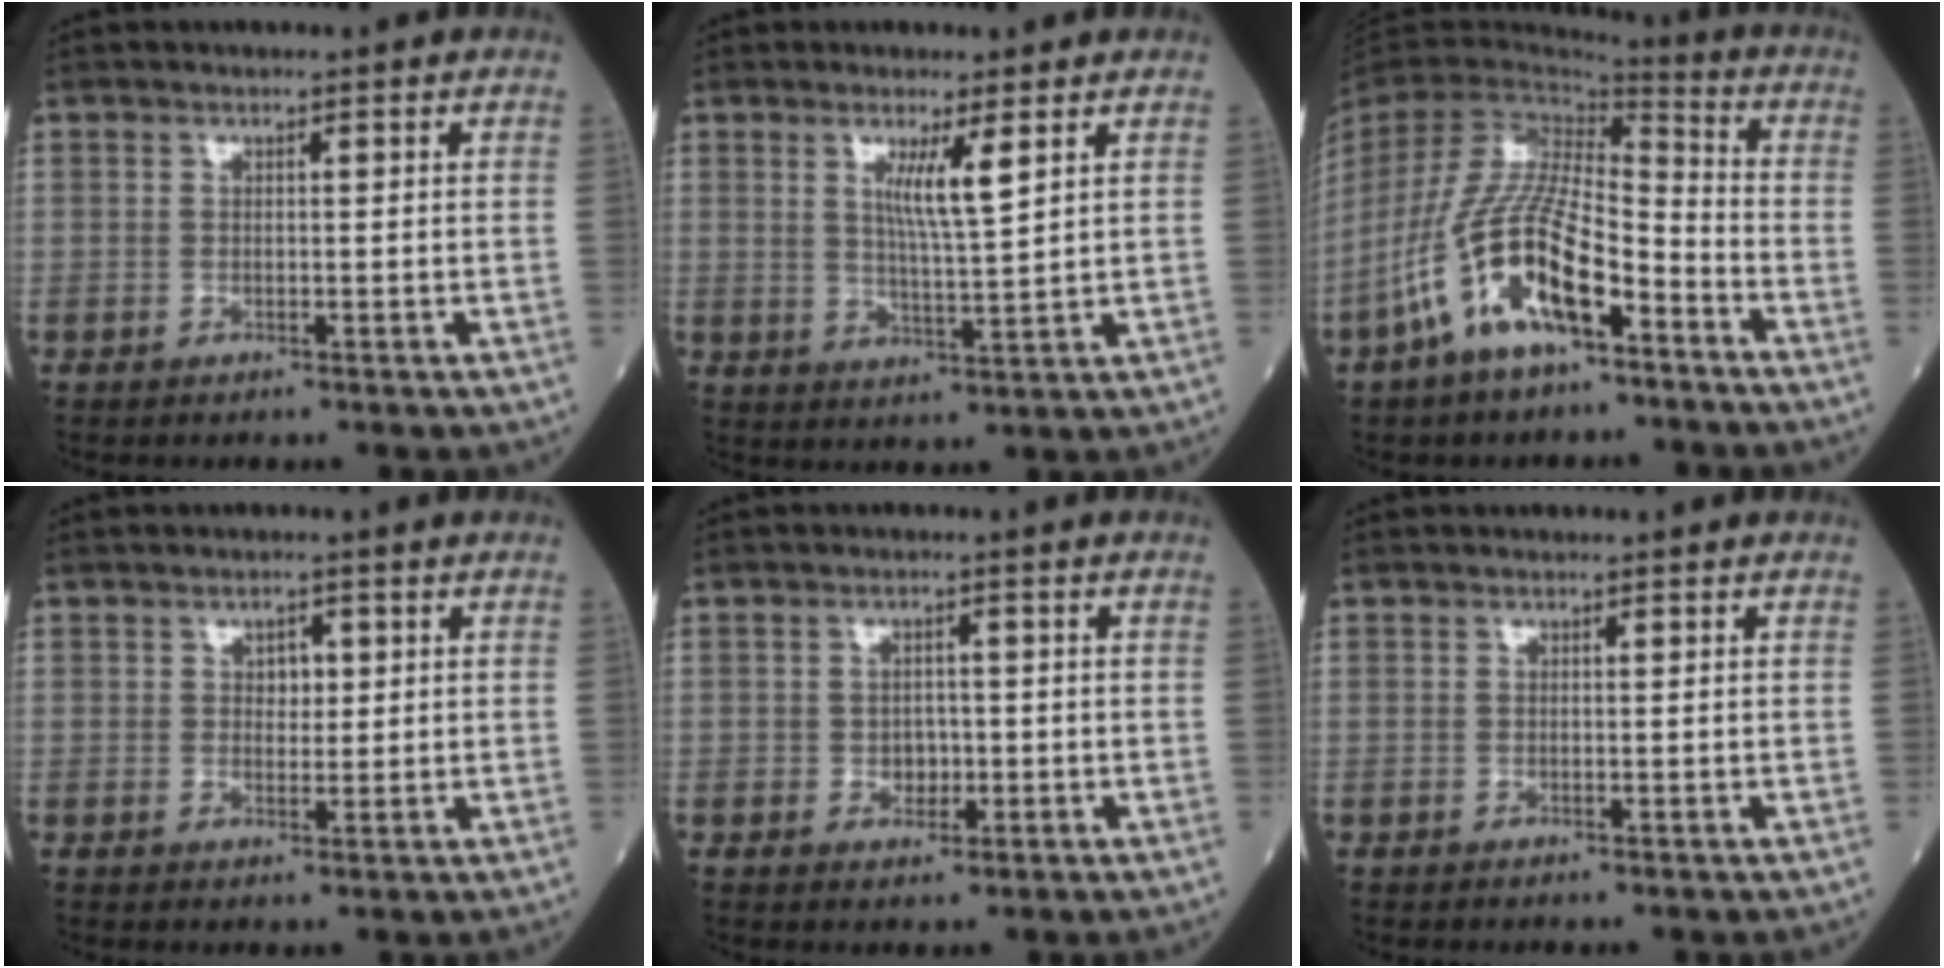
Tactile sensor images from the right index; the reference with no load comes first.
{"total": 5.0, "force": [2.3, -0.2, 4.5], "torque": [-0.081, -0.010, 0.041]}
{"total": 14.9, "force": [-7.7, 4.7, 11.9], "torque": [-0.250, 0.001, -0.140]}
{"total": 2.1, "force": [0.6, 1.5, 1.4], "torque": [-0.011, 0.000, 0.007]}
{"total": 2.4, "force": [-0.5, 1.9, 1.4], "torque": [-0.016, 0.005, -0.003]}
{"total": 0.0}